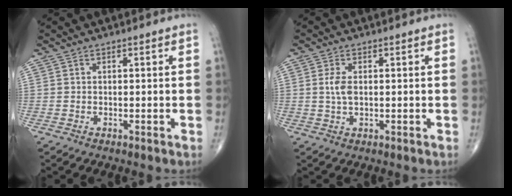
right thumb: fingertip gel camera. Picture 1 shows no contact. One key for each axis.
{"total": 3.1, "fx": 0.3, "fy": 1.6, "fz": 2.7, "tx": -0.056, "ty": 0.001, "tz": 0.005}